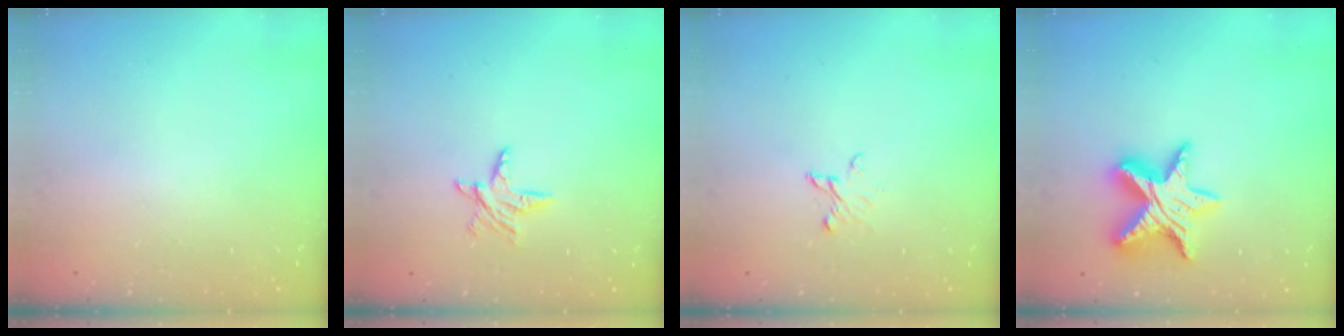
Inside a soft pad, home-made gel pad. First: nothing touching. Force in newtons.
{"total": 5.8, "press": 5.8, "slide": 0.5}
{"total": 3.7, "press": 3.7, "slide": 0.3}
{"total": 14.8, "press": 14.8, "slide": 0.8}